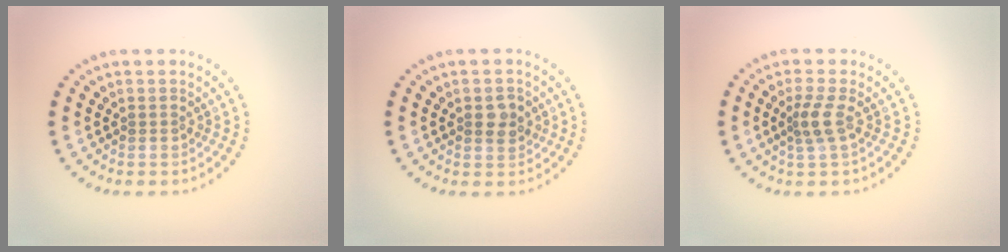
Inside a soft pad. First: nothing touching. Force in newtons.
{"total": 1.9, "press": 1.8, "slide": 0.3}
{"total": 2.1, "press": 1.5, "slide": 1.5}